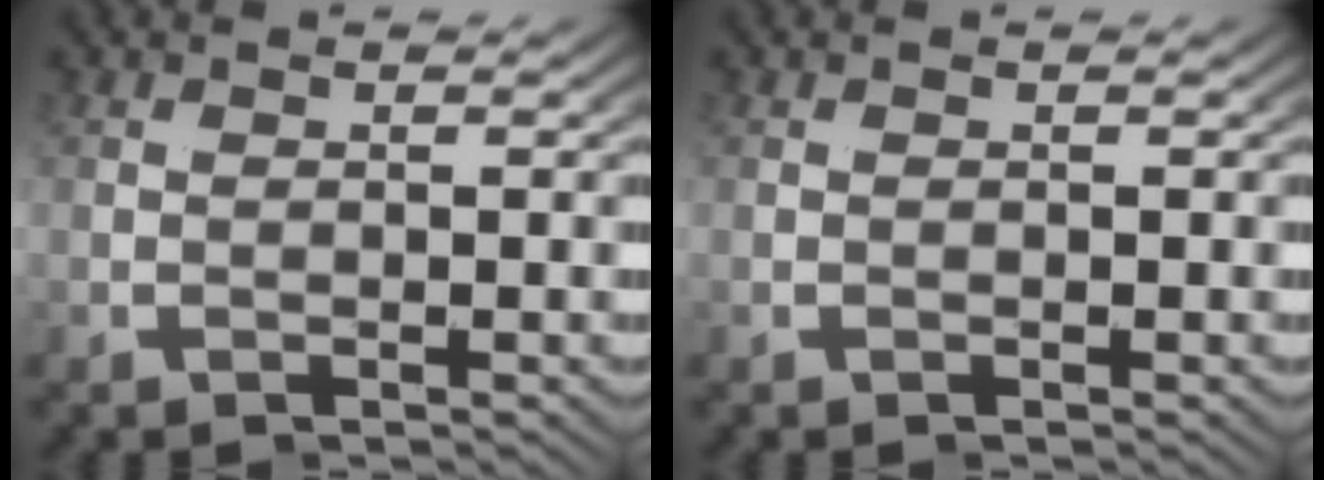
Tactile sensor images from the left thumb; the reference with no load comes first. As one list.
[{"total": 0.0}]